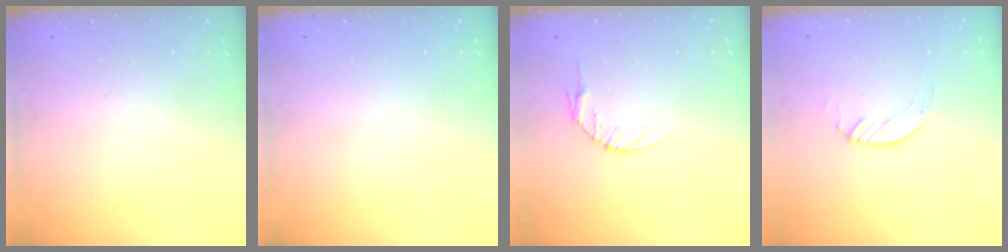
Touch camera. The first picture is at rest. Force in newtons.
{"total": 0.0}
{"total": 4.6, "press": 4.6, "slide": 0.6}
{"total": 2.1, "press": 2.1, "slide": 0.2}